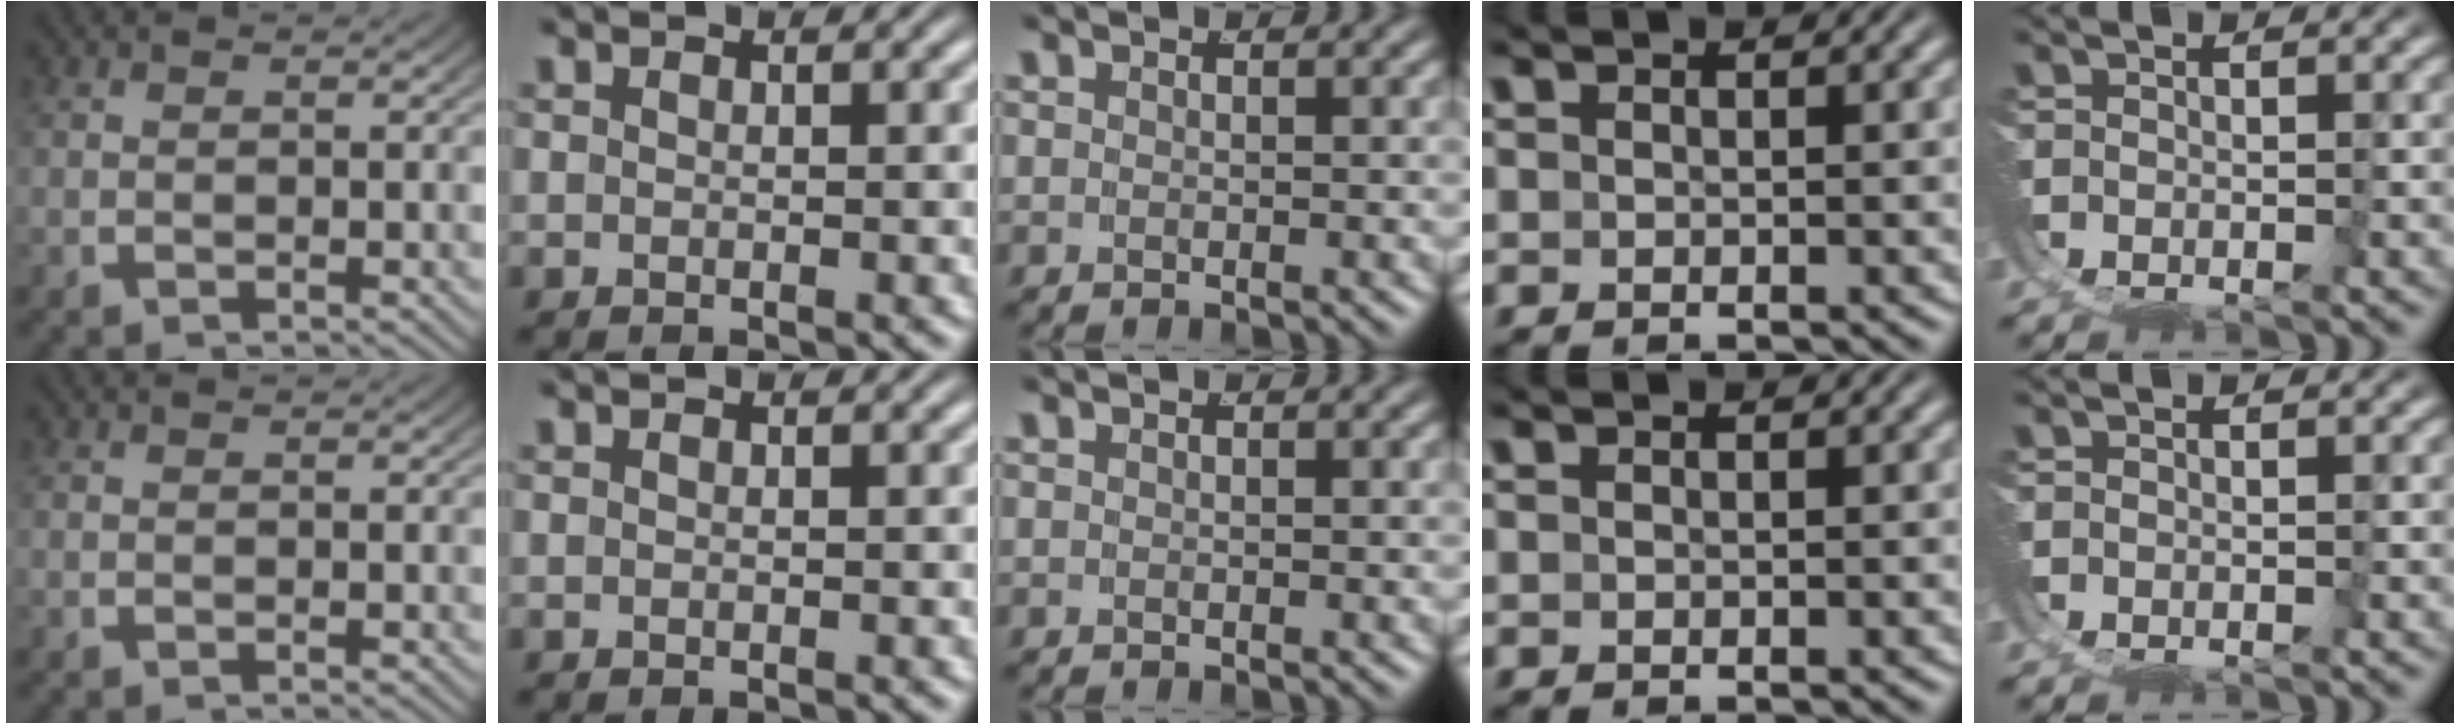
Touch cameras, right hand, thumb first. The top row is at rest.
{}